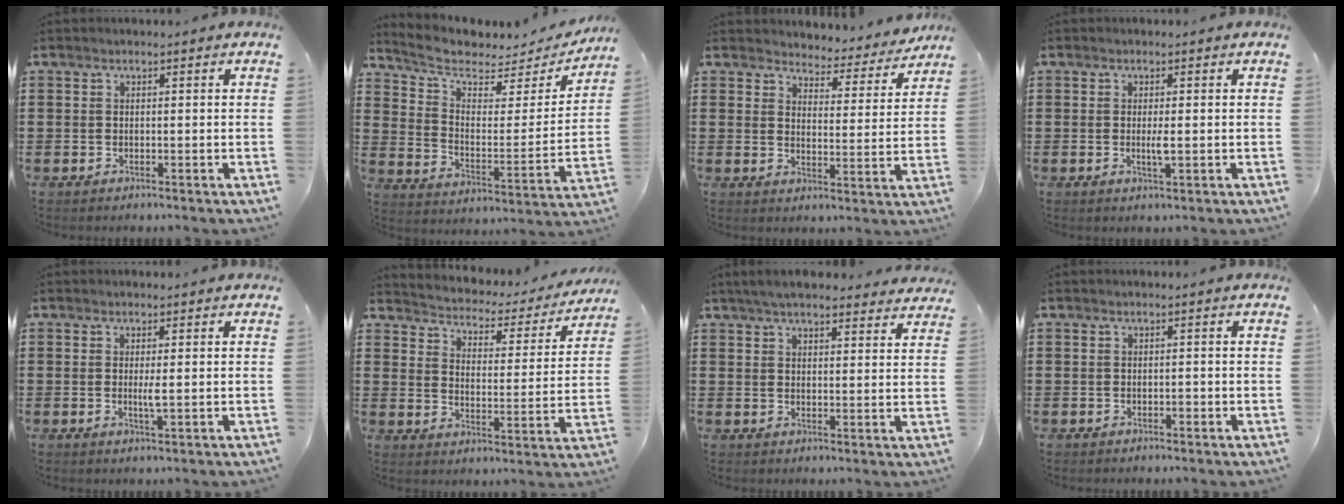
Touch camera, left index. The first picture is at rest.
{"total": 6.1, "force": [5.1, 2.1, 2.6], "torque": [-0.078, -0.033, 0.087]}
{"total": 4.1, "force": [4.1, 0.8, -0.1], "torque": [-0.017, -0.034, 0.066]}
{"total": 1.9, "force": [0.0, 0.1, 1.9], "torque": [-0.036, -0.002, -0.001]}
{"total": 2.0, "force": [0.1, 0.0, 2.0], "torque": [-0.038, -0.005, 0.001]}
{"total": 2.7, "force": [2.6, 0.6, -0.2], "torque": [-0.018, -0.030, 0.034]}
{"total": 4.9, "force": [4.6, 0.6, 1.5], "torque": [-0.043, -0.011, 0.086]}
{"total": 0.5, "force": [-0.2, 0.1, 0.4], "torque": [-0.010, -0.003, -0.003]}